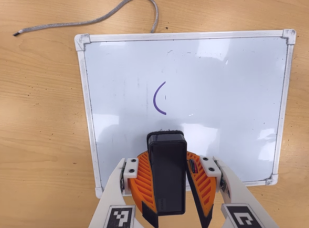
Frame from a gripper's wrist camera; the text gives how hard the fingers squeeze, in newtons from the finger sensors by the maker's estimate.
{"total": 9.6, "left": 9.7, "right": 9.4}